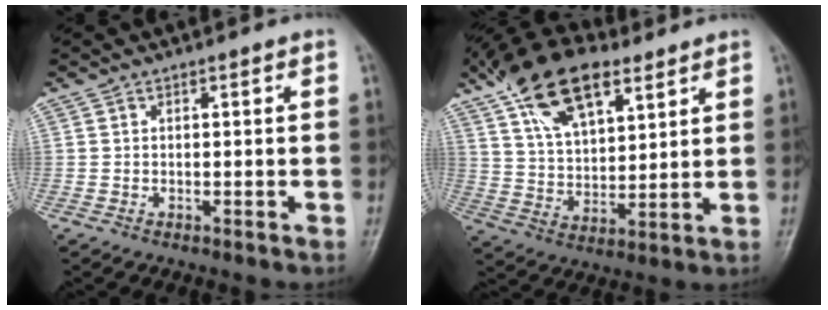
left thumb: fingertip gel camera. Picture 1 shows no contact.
{"total": 16.9, "force": [9.6, 8.3, 11.1], "torque": [-0.170, -0.018, 0.174]}